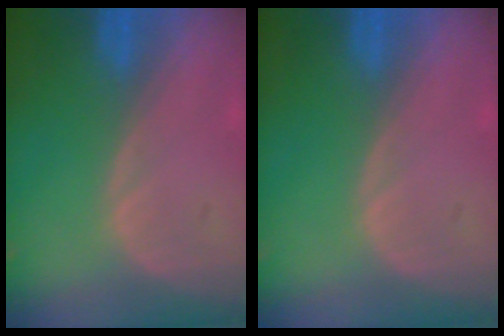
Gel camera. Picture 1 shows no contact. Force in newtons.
{"total": 0.0}